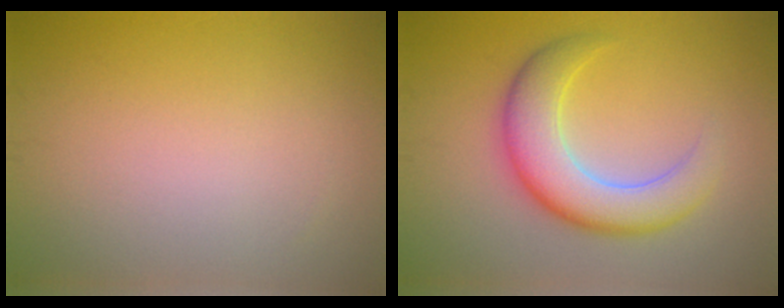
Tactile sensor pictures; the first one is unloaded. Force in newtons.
{"total": 7.0, "press": 6.9, "slide": 0.5}